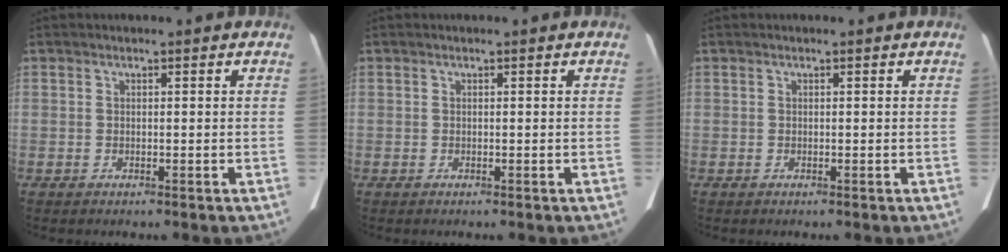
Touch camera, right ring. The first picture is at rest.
{"total": 0.0}
{"total": 0.0}